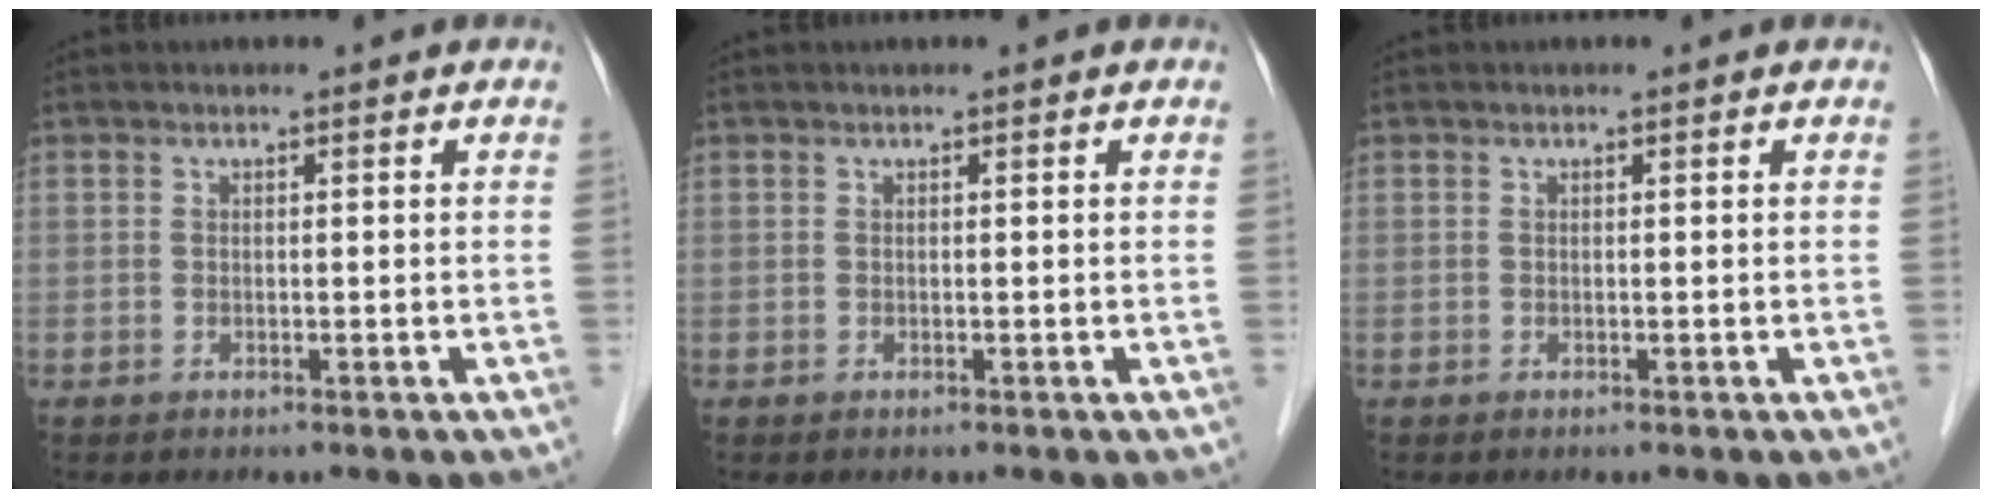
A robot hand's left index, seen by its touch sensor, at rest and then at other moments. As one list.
[{"total": 0.0}, {"total": 0.0}]